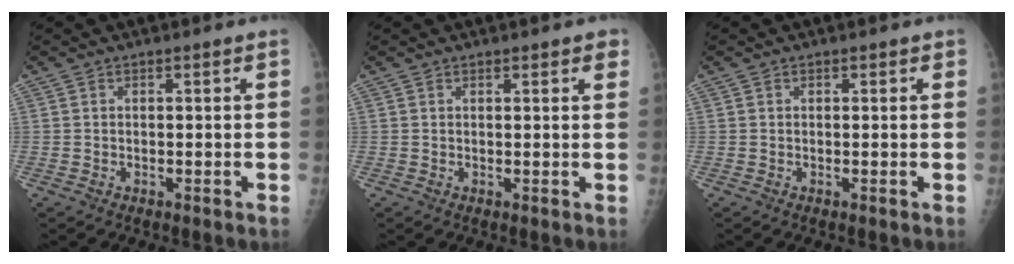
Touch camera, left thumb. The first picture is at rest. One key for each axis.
{"total": 2.1, "fx": 1.3, "fy": 0.9, "fz": 1.4, "tx": -0.005, "ty": -0.003, "tz": 0.013}
{"total": 0.7, "fx": 0.3, "fy": 0.5, "fz": 0.2, "tx": 0.007, "ty": 0.001, "tz": 0.000}